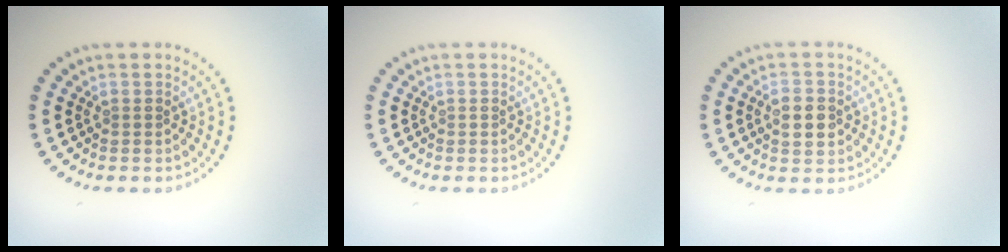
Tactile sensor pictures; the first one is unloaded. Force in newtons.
{"total": 0.0}
{"total": 2.9, "press": 2.9, "slide": 0.1}